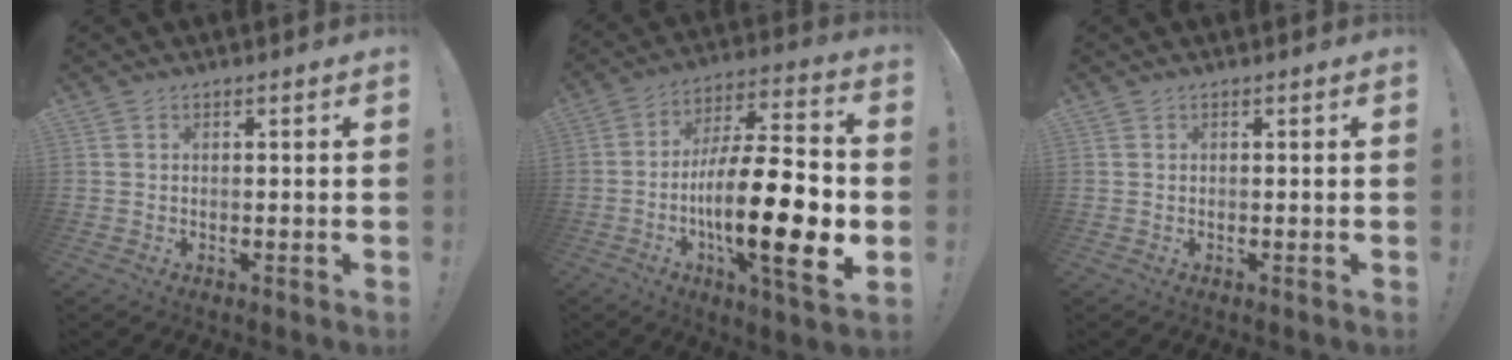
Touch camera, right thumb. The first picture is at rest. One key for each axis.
{"total": 24.2, "fx": -5.9, "fy": 6.1, "fz": 22.7, "tx": -0.401, "ty": 0.020, "tz": -0.096}
{"total": 0.0}